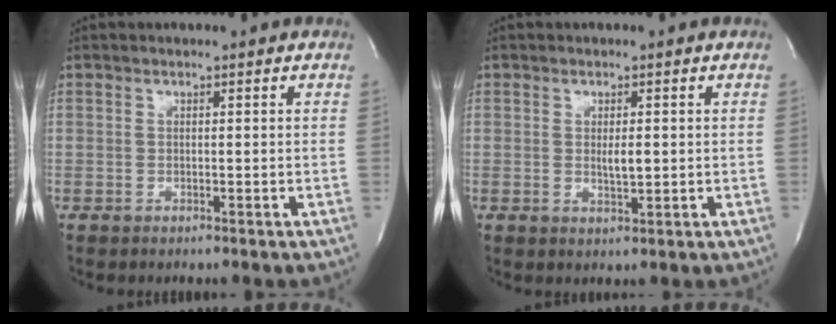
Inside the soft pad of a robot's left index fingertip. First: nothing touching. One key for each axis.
{"total": 2.3, "fx": 0.2, "fy": 0.6, "fz": 2.2, "tx": -0.040, "ty": -0.004, "tz": 0.005}